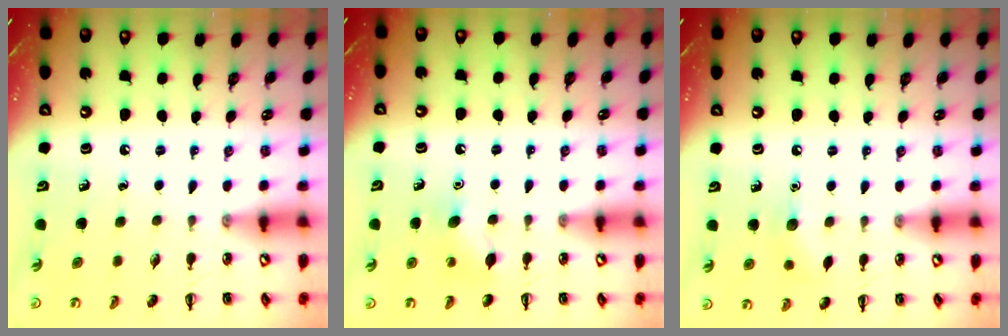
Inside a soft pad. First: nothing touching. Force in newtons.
{"total": 7.0, "press": 6.8, "slide": 1.6}
{"total": 6.9, "press": 6.7, "slide": 1.8}